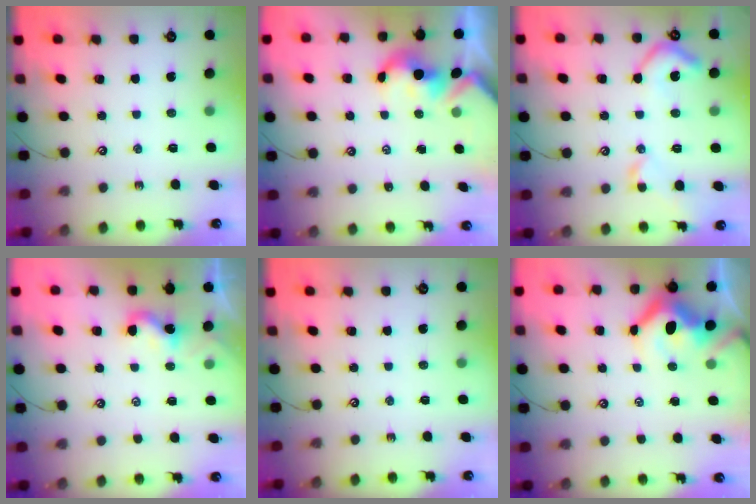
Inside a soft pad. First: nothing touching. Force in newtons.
{"total": 2.4, "press": 2.4, "slide": 0.1}
{"total": 5.8, "press": 5.6, "slide": 1.2}
{"total": 1.1, "press": 1.1, "slide": 0.3}
{"total": 0.0}
{"total": 9.9, "press": 9.8, "slide": 1.8}